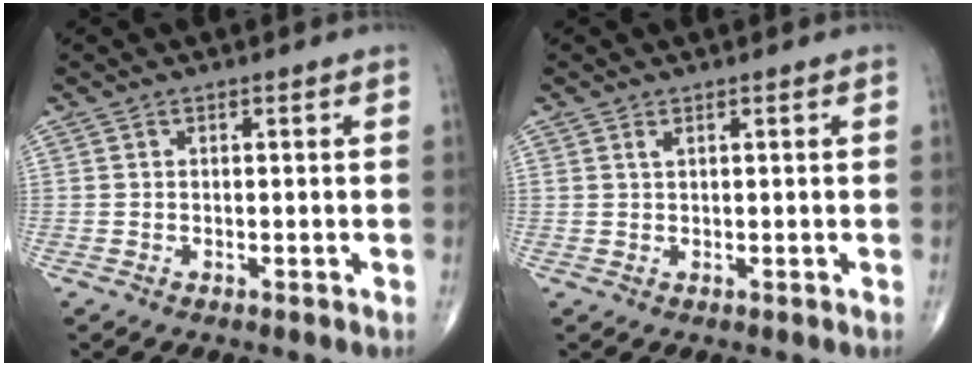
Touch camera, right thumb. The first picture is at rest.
{"total": 0.7, "force": [0.5, 0.2, 0.5], "torque": [-0.009, 0.002, 0.011]}